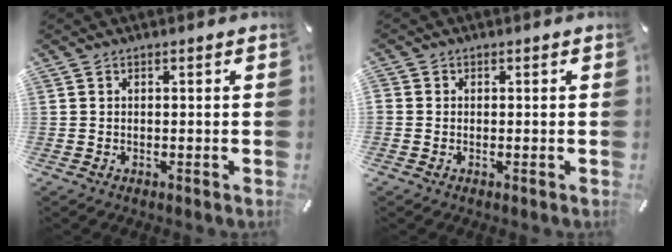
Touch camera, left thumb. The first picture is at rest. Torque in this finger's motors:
{"motor_torque": [0.09, 1.35, -0.02, 0.64, 0.00]}